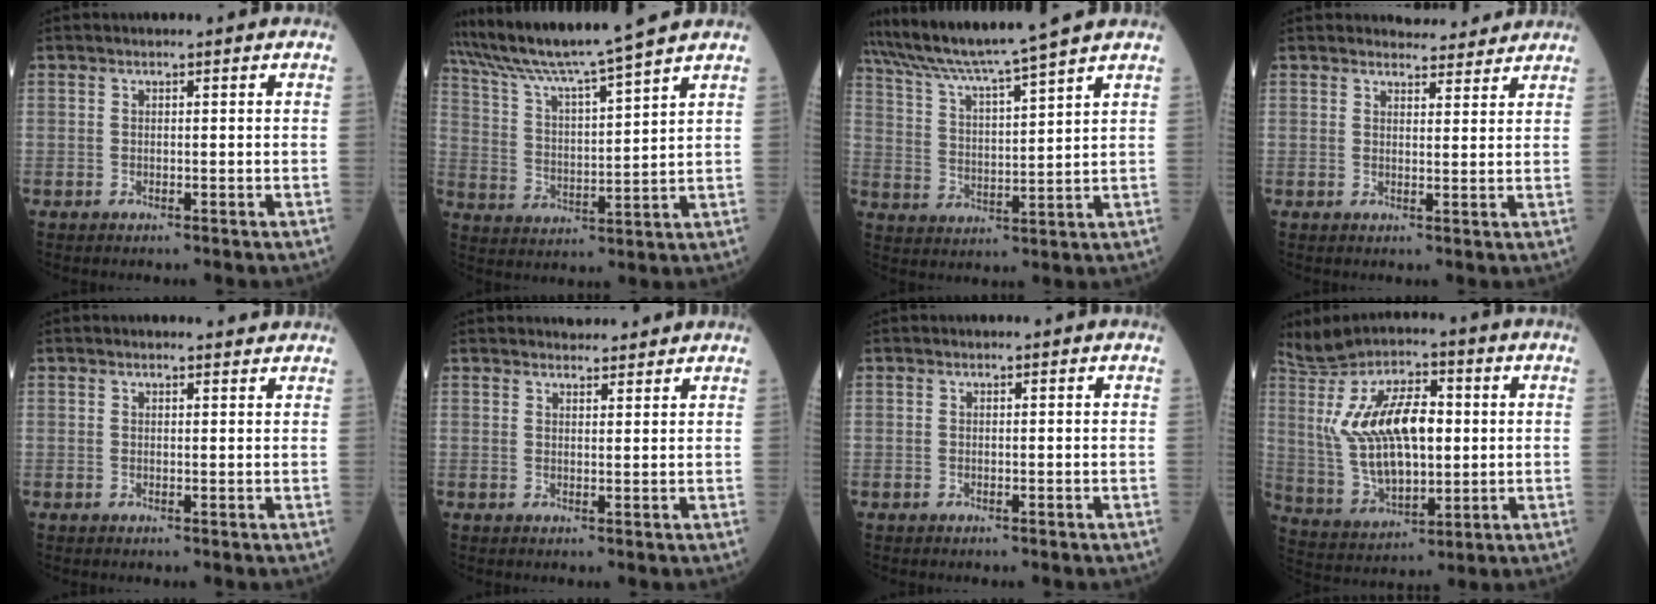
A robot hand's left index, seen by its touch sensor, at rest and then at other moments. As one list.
[{"total": 13.9, "force": [12.2, -1.7, 6.3], "torque": [-0.121, 0.013, 0.212]}, {"total": 12.7, "force": [11.2, -1.6, 5.8], "torque": [-0.108, 0.013, 0.195]}, {"total": 4.4, "force": [4.3, 0.9, 0.0], "torque": [0.001, 0.003, 0.050]}, {"total": 1.7, "force": [1.7, 0.1, -0.1], "torque": [-0.005, 0.000, 0.018]}, {"total": 5.3, "force": [5.1, 1.1, 1.1], "torque": [-0.008, 0.018, 0.064]}, {"total": 0.0}, {"total": 15.8, "force": [2.6, 7.0, 14.0], "torque": [-0.277, 0.016, 0.056]}]